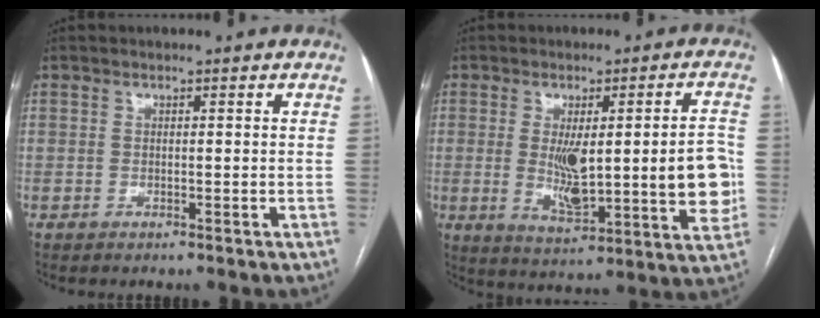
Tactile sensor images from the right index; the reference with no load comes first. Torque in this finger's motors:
{"motor_torque": [0.55, -0.06, 0.37, 0.16]}